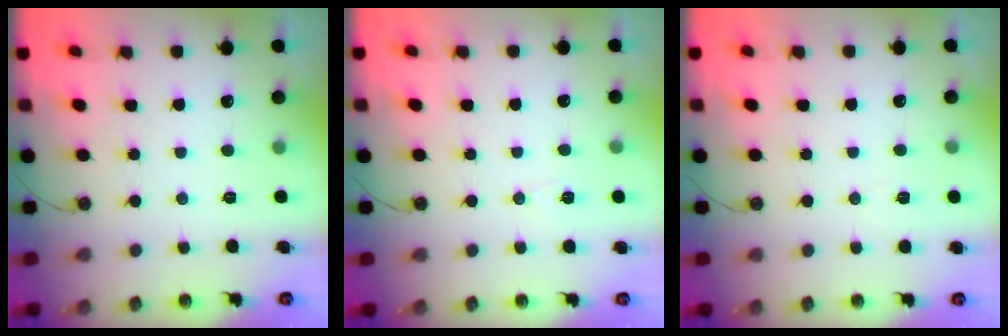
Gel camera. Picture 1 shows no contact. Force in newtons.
{"total": 4.7, "press": 4.5, "slide": 1.3}
{"total": 3.3, "press": 2.6, "slide": 2.0}